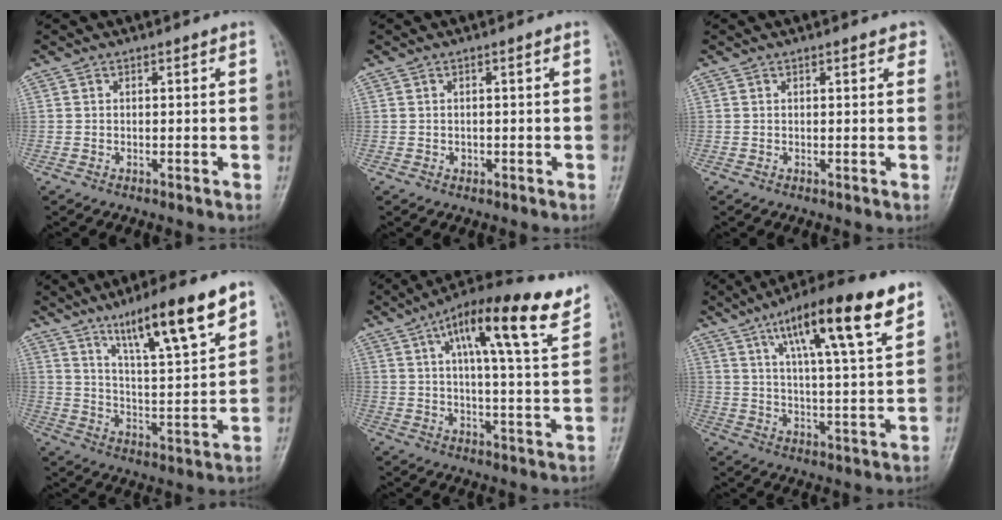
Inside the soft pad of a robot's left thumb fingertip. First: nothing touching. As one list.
[{"total": 0.9, "force": [-0.2, 0.7, 0.5], "torque": [-0.001, 0.004, -0.002]}, {"total": 2.0, "force": [1.2, 0.9, 1.3], "torque": [-0.008, -0.002, 0.011]}, {"total": 16.6, "force": [10.2, 2.7, 12.7], "torque": [-0.194, -0.047, 0.175]}, {"total": 17.5, "force": [9.6, 4.2, 14.0], "torque": [-0.195, -0.021, 0.142]}, {"total": 18.7, "force": [10.1, 3.6, 15.3], "torque": [-0.229, -0.026, 0.161]}]